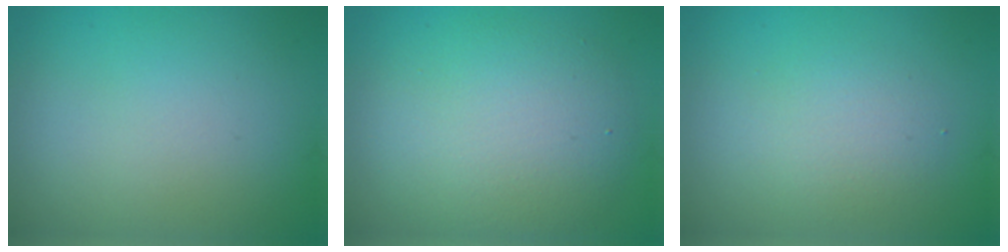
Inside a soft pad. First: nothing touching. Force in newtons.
{"total": 6.0, "press": 6.0, "slide": 0.2}
{"total": 2.4, "press": 2.4, "slide": 0.1}